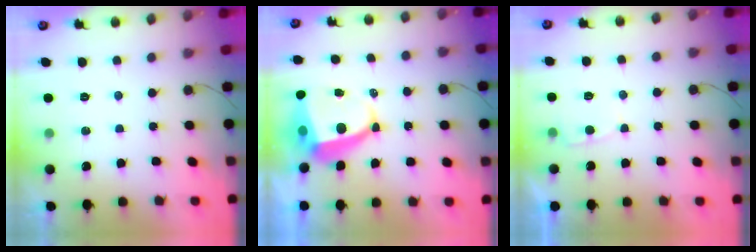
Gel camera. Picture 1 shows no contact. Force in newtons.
{"total": 7.2, "press": 7.2, "slide": 0.9}
{"total": 2.7, "press": 2.7, "slide": 0.4}